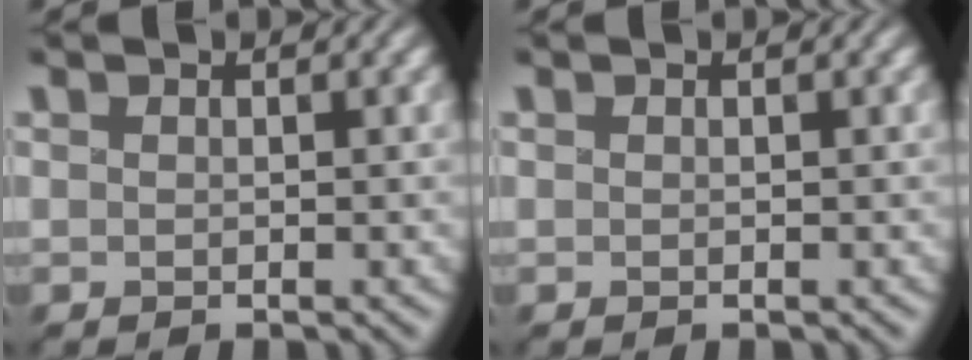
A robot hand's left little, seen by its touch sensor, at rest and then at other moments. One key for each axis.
{"total": 0.0}